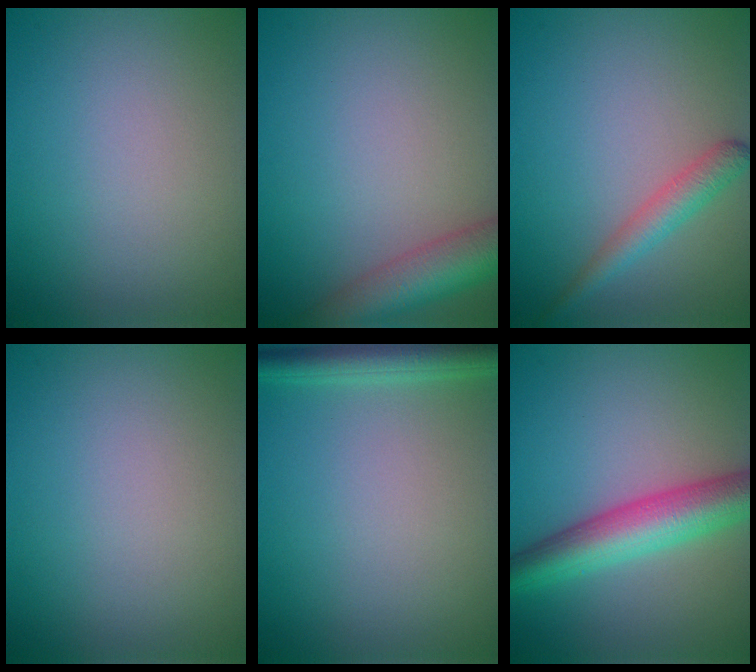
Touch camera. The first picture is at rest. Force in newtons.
{"total": 6.0, "press": 6.0, "slide": 0.3}
{"total": 2.5, "press": 2.5, "slide": 0.1}
{"total": 0.0}
{"total": 3.1, "press": 3.1, "slide": 0.1}
{"total": 6.5, "press": 6.5, "slide": 0.2}